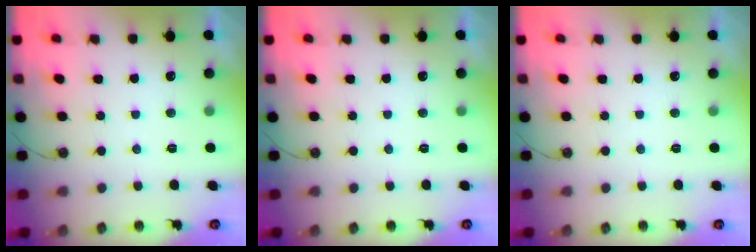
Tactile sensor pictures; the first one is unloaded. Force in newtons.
{"total": 0.0}
{"total": 0.0}